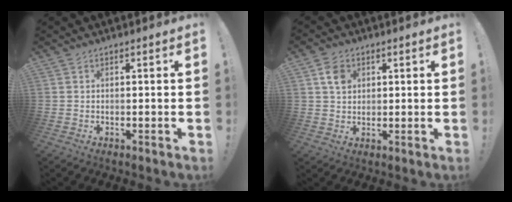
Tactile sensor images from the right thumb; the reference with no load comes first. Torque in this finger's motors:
{"motor_torque": [0.40, 0.55, 0.40, -0.20, 0.00]}